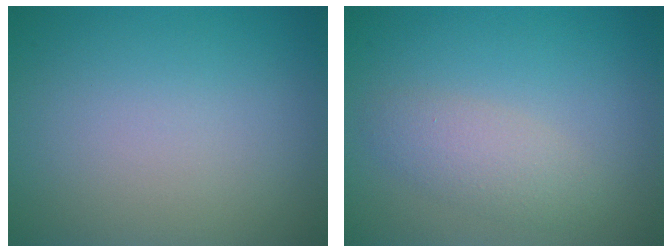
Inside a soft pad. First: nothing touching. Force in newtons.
{"total": 2.4, "press": 2.4, "slide": 0.1}